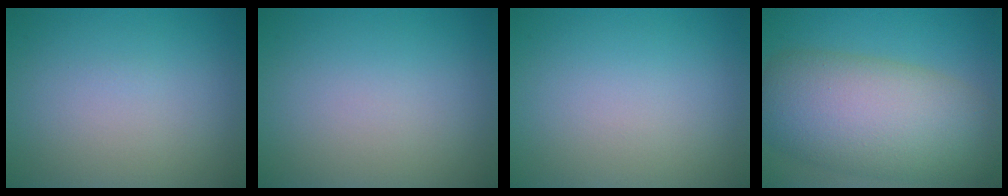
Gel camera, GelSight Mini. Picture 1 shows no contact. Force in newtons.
{"total": 0.0}
{"total": 0.0}
{"total": 11.2, "press": 11.2, "slide": 0.6}